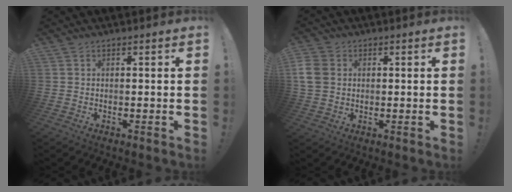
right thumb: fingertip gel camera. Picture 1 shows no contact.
{"total": 6.9, "force": [1.2, 5.7, 3.7], "torque": [-0.082, 0.007, 0.027]}